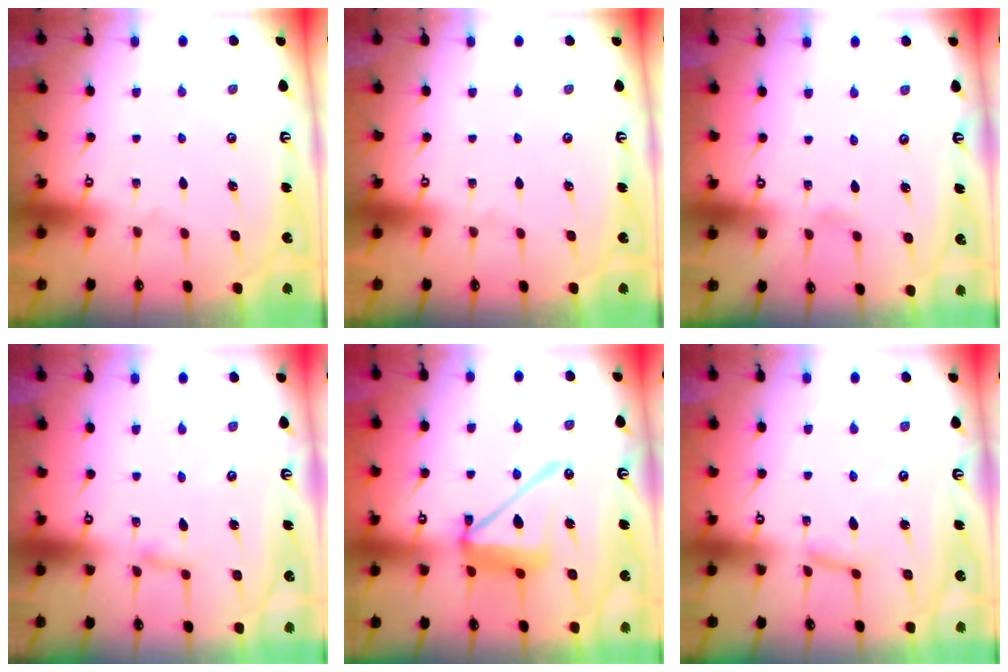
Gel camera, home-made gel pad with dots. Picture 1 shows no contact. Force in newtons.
{"total": 0.0}
{"total": 2.5, "press": 2.5, "slide": 0.2}
{"total": 2.6, "press": 2.6, "slide": 0.2}
{"total": 14.6, "press": 14.5, "slide": 1.8}
{"total": 5.2, "press": 5.2, "slide": 0.5}